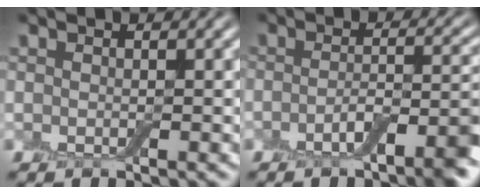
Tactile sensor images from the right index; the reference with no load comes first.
{"total": 4.9, "force": [-2.8, 1.2, 3.8], "torque": [-0.057, 0.002, -0.044]}